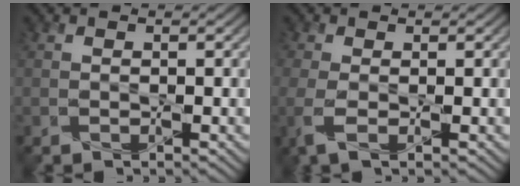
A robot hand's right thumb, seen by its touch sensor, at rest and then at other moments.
{"total": 3.1, "force": [-0.6, 1.2, 2.8], "torque": [-0.080, -0.011, -0.015]}